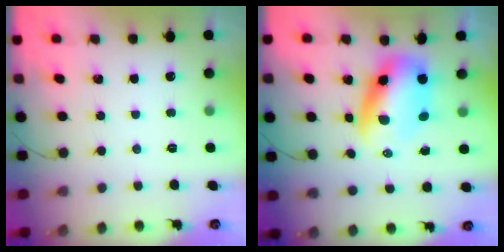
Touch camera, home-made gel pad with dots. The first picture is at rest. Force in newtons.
{"total": 7.7, "press": 7.3, "slide": 2.2}